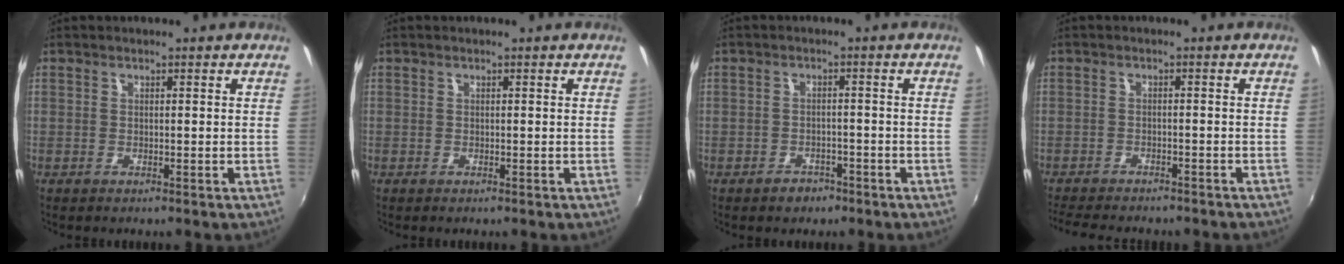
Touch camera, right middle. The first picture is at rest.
{"total": 0.0}
{"total": 3.4, "force": [-2.4, 2.3, 0.6], "torque": [-0.021, 0.003, -0.032]}
{"total": 9.9, "force": [-8.7, 2.5, 3.9], "torque": [-0.097, -0.023, -0.132]}